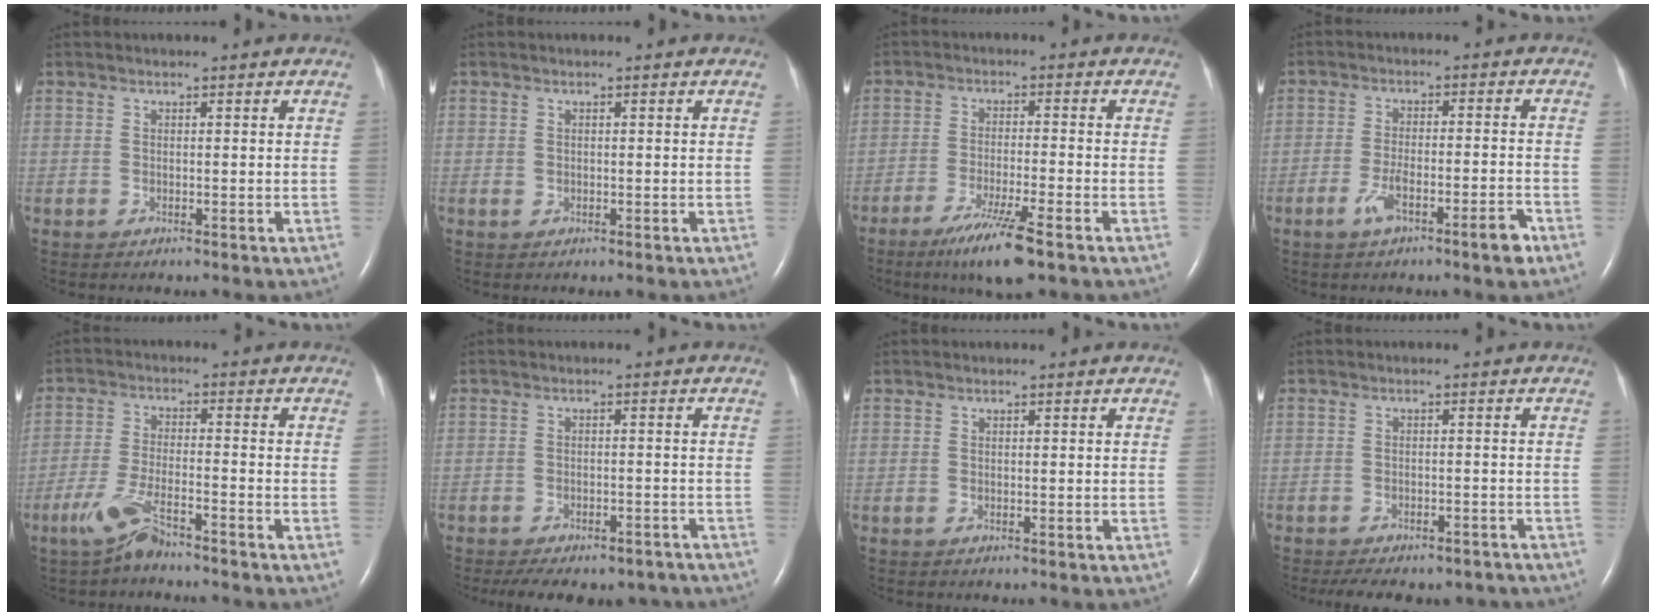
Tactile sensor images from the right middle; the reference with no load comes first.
{"total": 0.5, "force": [0.0, 0.5, 0.2], "torque": [-0.006, 0.000, -0.001]}
{"total": 8.1, "force": [-5.2, -0.1, 6.2], "torque": [-0.117, -0.023, -0.090]}
{"total": 6.4, "force": [-3.9, 0.7, 5.1], "torque": [-0.094, 0.002, -0.065]}
{"total": 5.9, "force": [-4.5, 0.6, 3.7], "torque": [-0.088, -0.011, -0.091]}
{"total": 13.4, "force": [-11.0, 5.6, 5.4], "torque": [-0.106, 0.004, -0.132]}
{"total": 0.0}
{"total": 12.2, "force": [-10.4, 4.5, 4.6], "torque": [-0.083, 0.003, -0.123]}